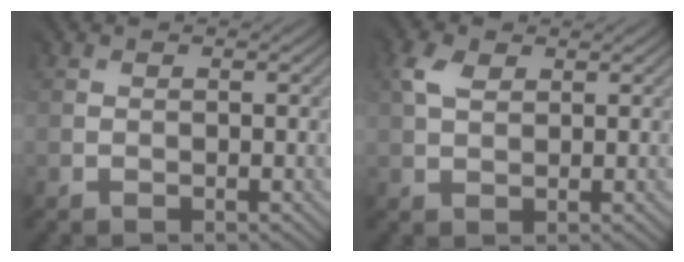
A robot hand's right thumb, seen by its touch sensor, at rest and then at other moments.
{"total": 2.9, "force": [1.8, 1.9, 1.2], "torque": [-0.033, 0.007, 0.030]}